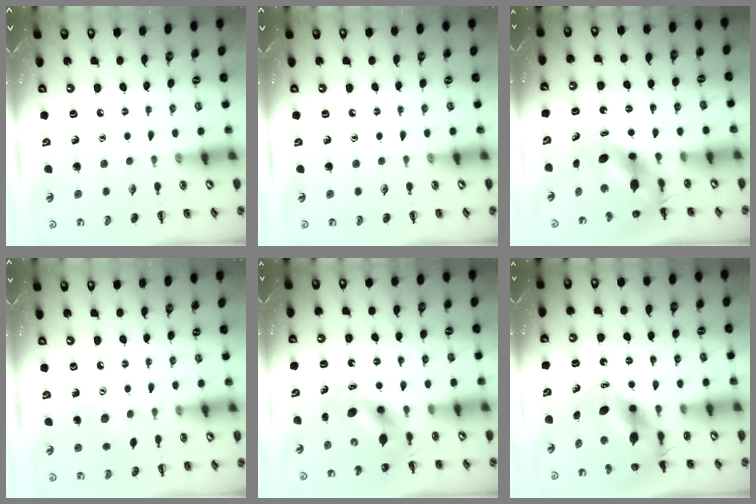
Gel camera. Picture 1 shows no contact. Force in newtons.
{"total": 0.0}
{"total": 5.8, "press": 5.7, "slide": 1.2}
{"total": 5.0, "press": 4.9, "slide": 1.1}
{"total": 6.1, "press": 6.0, "slide": 1.2}
{"total": 7.2, "press": 7.0, "slide": 1.9}